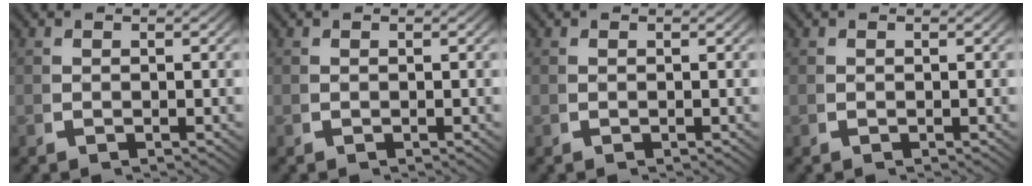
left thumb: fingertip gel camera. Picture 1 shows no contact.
{"total": 0.0}
{"total": 0.0}
{"total": 0.0}